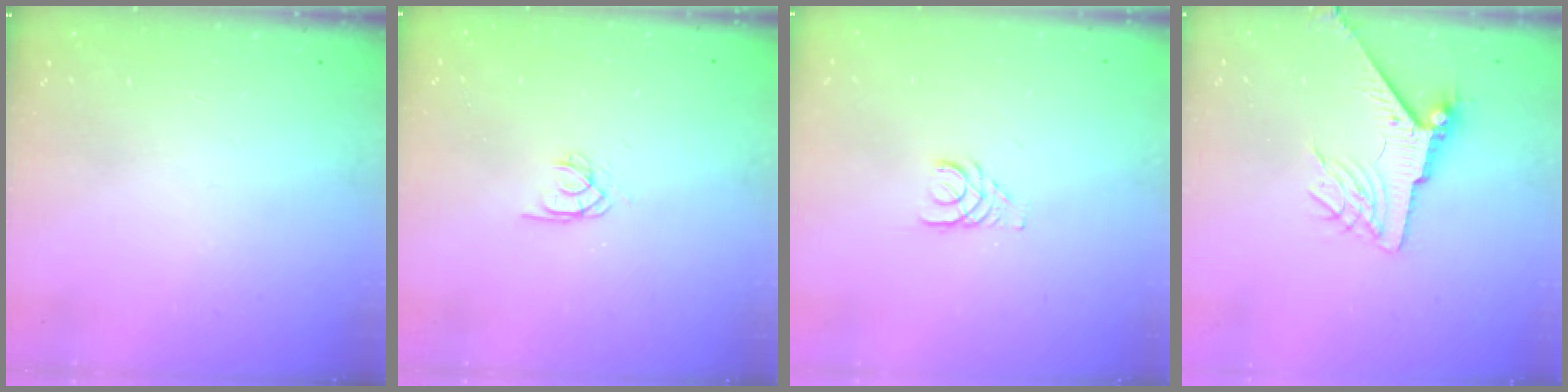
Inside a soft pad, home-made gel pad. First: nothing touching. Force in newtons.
{"total": 1.9, "press": 1.9, "slide": 0.2}
{"total": 2.7, "press": 2.7, "slide": 0.2}
{"total": 7.0, "press": 6.9, "slide": 1.1}